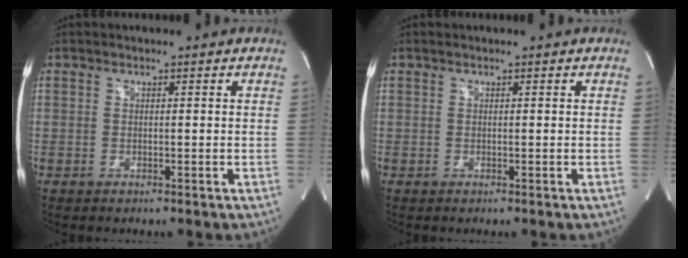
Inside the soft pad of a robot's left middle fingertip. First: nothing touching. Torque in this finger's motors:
{"motor_torque": [0.14, 0.00, -0.09, 0.01]}